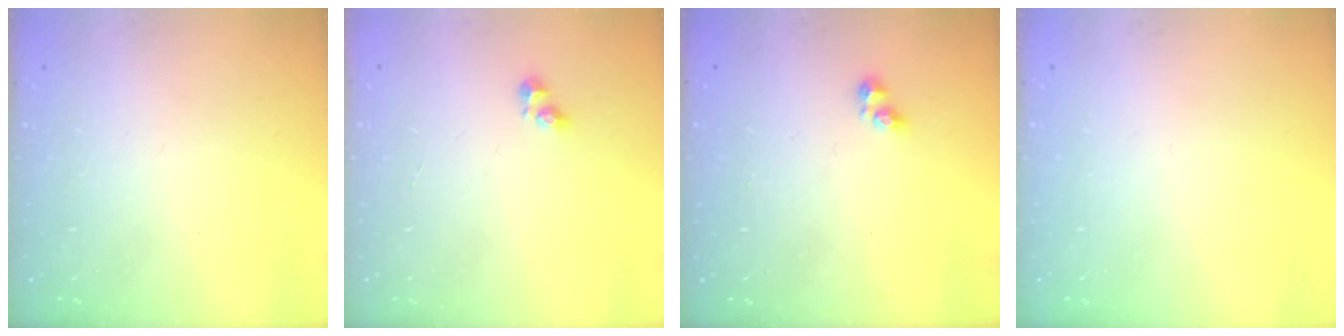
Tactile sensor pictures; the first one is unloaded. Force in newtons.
{"total": 2.6, "press": 2.6, "slide": 0.2}
{"total": 2.4, "press": 2.3, "slide": 0.4}
{"total": 0.0}